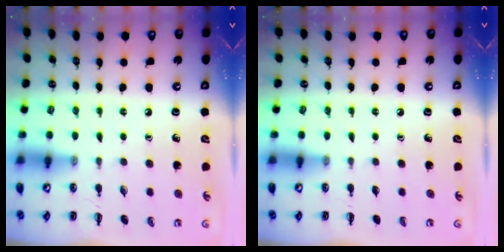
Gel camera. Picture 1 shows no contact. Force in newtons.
{"total": 0.0}